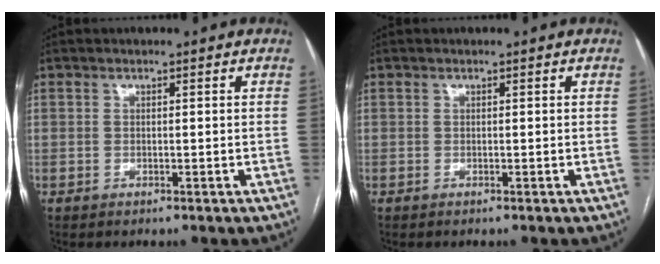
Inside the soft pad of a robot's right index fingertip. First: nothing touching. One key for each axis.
{"total": 0.0}